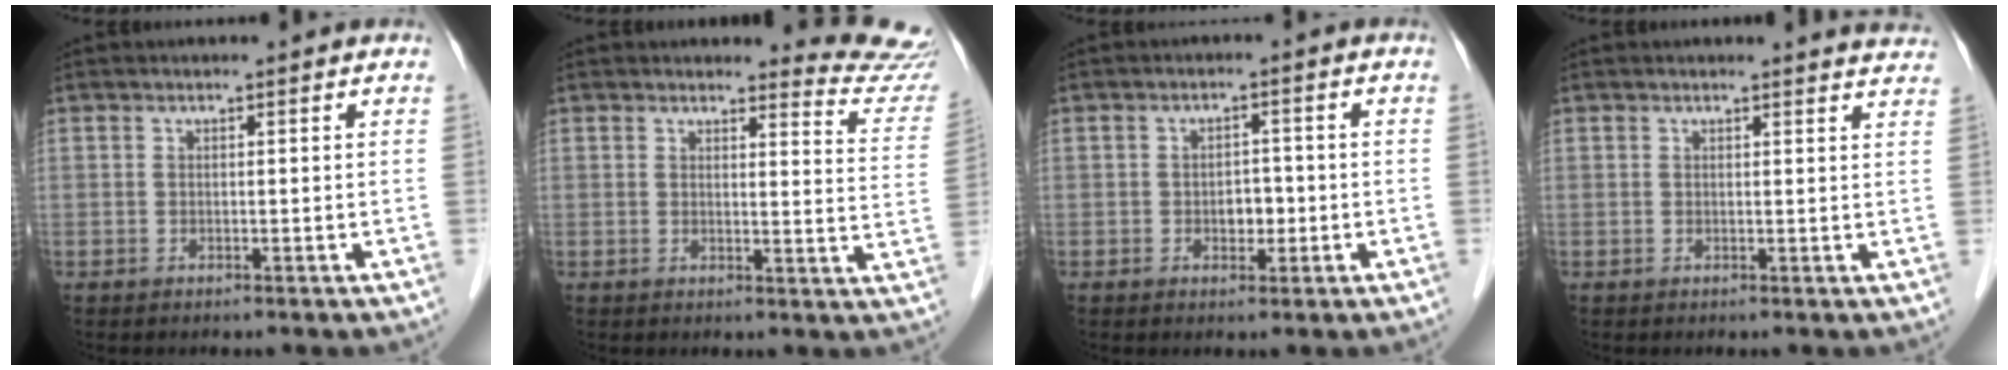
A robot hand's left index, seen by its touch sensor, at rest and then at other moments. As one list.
[{"total": 9.5, "force": [9.5, 0.4, -0.4], "torque": [0.025, -0.098, 0.075]}, {"total": 2.9, "force": [-0.9, 1.9, 2.0], "torque": [-0.027, 0.004, -0.010]}, {"total": 5.6, "force": [5.5, 0.5, 0.9], "torque": [0.001, -0.018, 0.032]}]